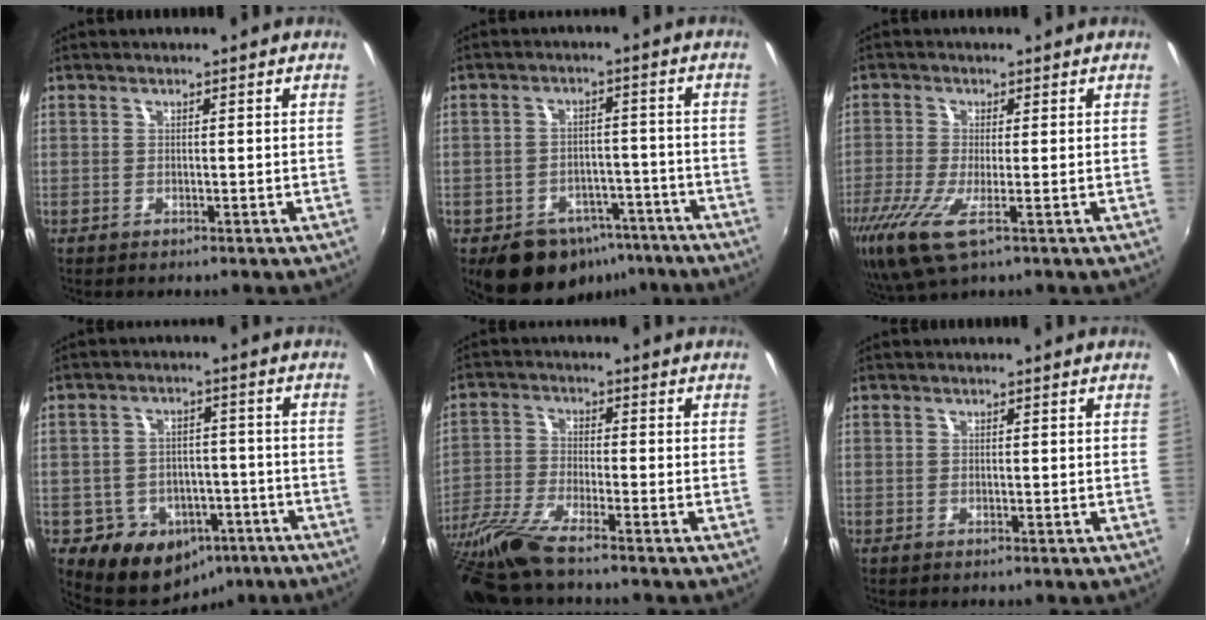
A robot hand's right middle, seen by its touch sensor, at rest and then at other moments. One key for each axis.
{"total": 11.4, "fx": -7.4, "fy": 7.5, "fz": 4.3, "tx": -0.092, "ty": 0.019, "tz": -0.084}
{"total": 7.5, "fx": -3.6, "fy": 1.5, "fz": 6.3, "tx": -0.147, "ty": -0.028, "tz": -0.071}
{"total": 10.9, "fx": -5.9, "fy": 8.6, "fz": 3.2, "tx": -0.076, "ty": 0.026, "tz": -0.060}
{"total": 11.3, "fx": -9.4, "fy": 0.2, "fz": 6.3, "tx": -0.141, "ty": -0.037, "tz": -0.181}
{"total": 0.0}